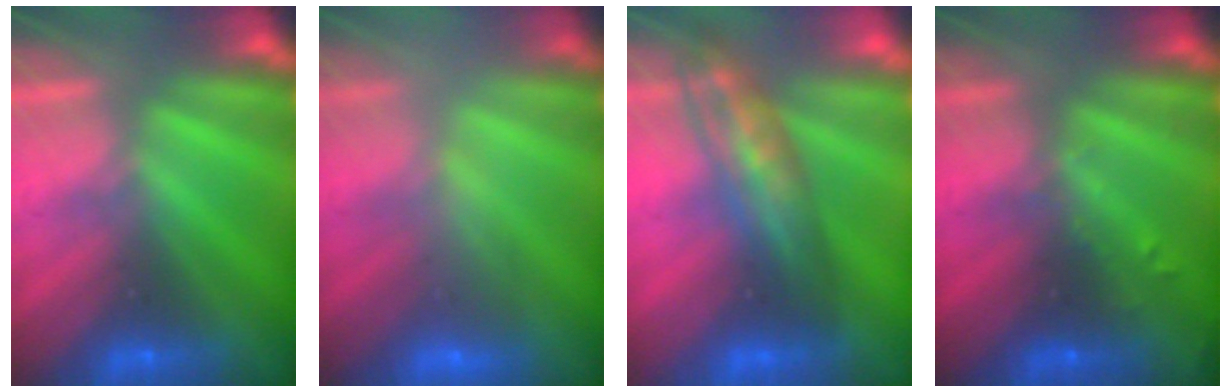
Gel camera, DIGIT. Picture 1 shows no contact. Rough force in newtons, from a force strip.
{"total": 2.3}
{"total": 2.8}
{"total": 2.8}